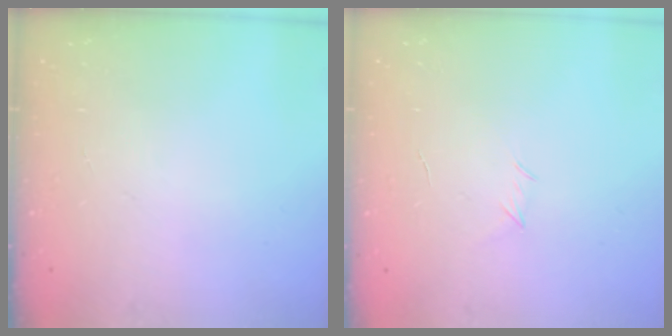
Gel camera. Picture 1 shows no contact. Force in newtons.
{"total": 3.2, "press": 3.1, "slide": 0.8}